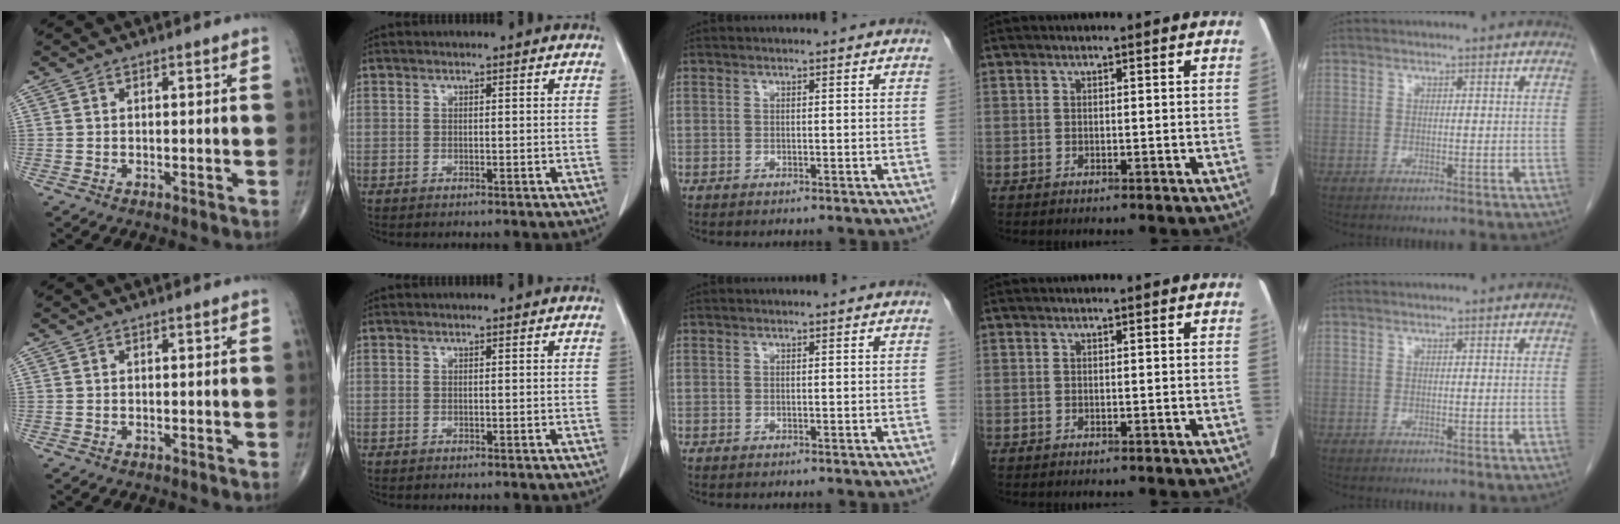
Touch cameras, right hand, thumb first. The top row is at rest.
{}